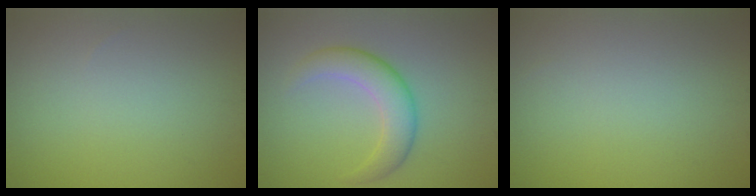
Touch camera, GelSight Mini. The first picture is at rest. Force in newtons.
{"total": 3.8, "press": 3.8, "slide": 0.1}
{"total": 0.0}